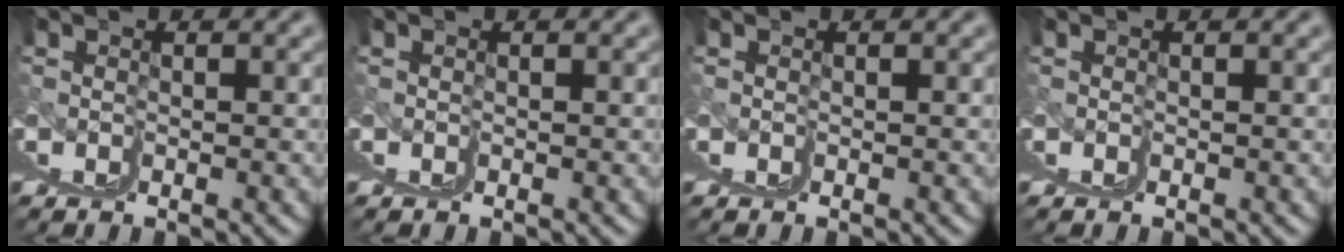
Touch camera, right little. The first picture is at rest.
{"total": 0.0}
{"total": 0.0}
{"total": 0.0}